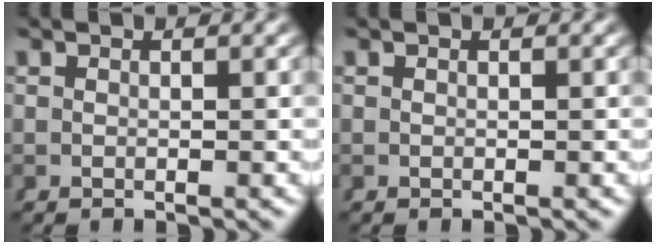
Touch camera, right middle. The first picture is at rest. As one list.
[{"total": 0.0}]